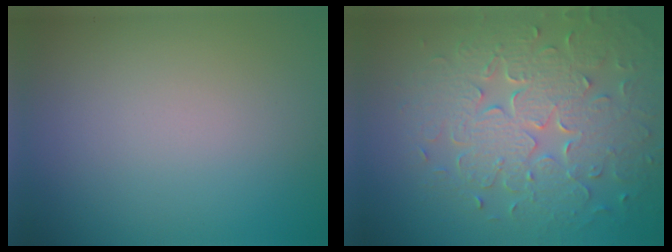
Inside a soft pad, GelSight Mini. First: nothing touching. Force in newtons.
{"total": 8.0, "press": 5.8, "slide": 5.5}